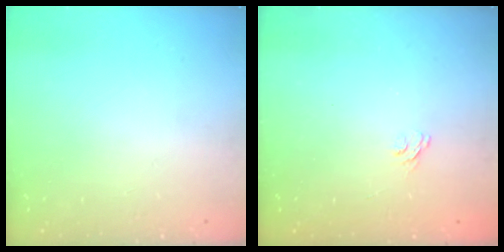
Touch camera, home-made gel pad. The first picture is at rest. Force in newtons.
{"total": 3.1, "press": 2.8, "slide": 1.3}